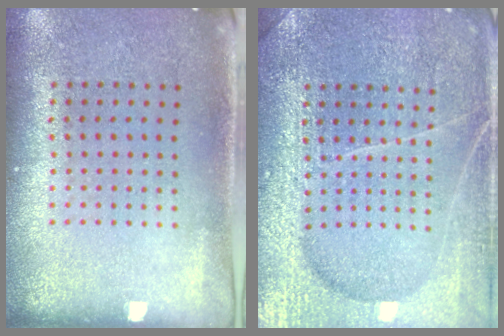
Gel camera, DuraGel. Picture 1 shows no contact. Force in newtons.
{"total": 6.6, "press": 6.5, "slide": 0.8}